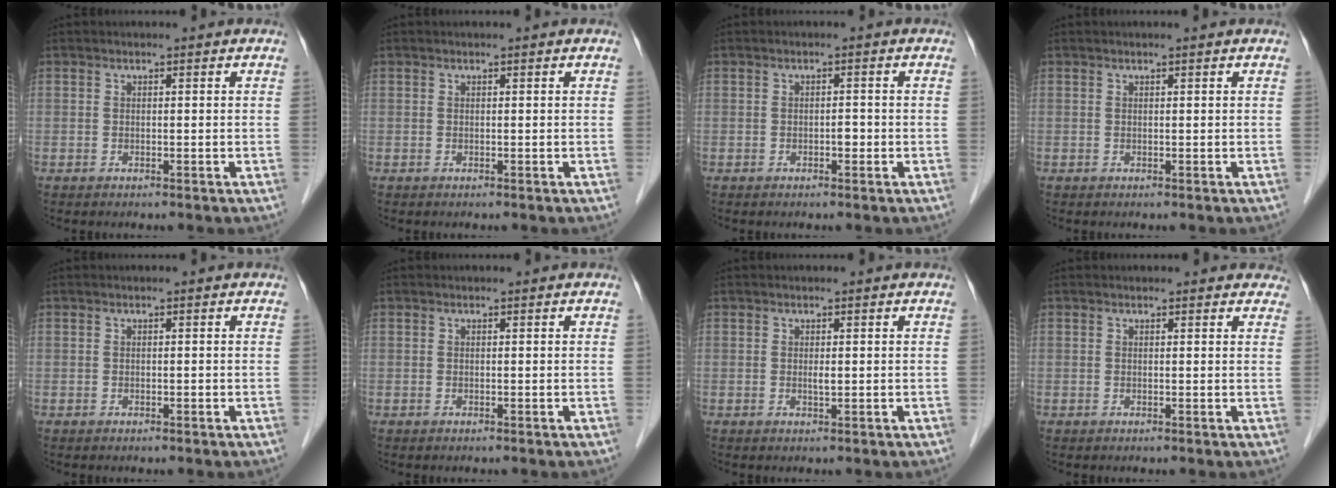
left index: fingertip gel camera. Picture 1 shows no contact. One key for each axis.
{"total": 0.0}
{"total": 1.1, "fx": -0.4, "fy": 0.5, "fz": 0.9, "tx": -0.012, "ty": 0.002, "tz": -0.009}
{"total": 0.6, "fx": 0.5, "fy": -0.1, "fz": 0.4, "tx": -0.011, "ty": 0.003, "tz": 0.012}
{"total": 0.0}
{"total": 0.0}
{"total": 0.9, "fx": 0.1, "fy": 0.1, "fz": 0.8, "tx": -0.019, "ty": -0.003, "tz": 0.003}
{"total": 4.9, "fx": 4.4, "fy": 1.5, "fz": 1.5, "tx": -0.005, "ty": 0.009, "tz": 0.035}